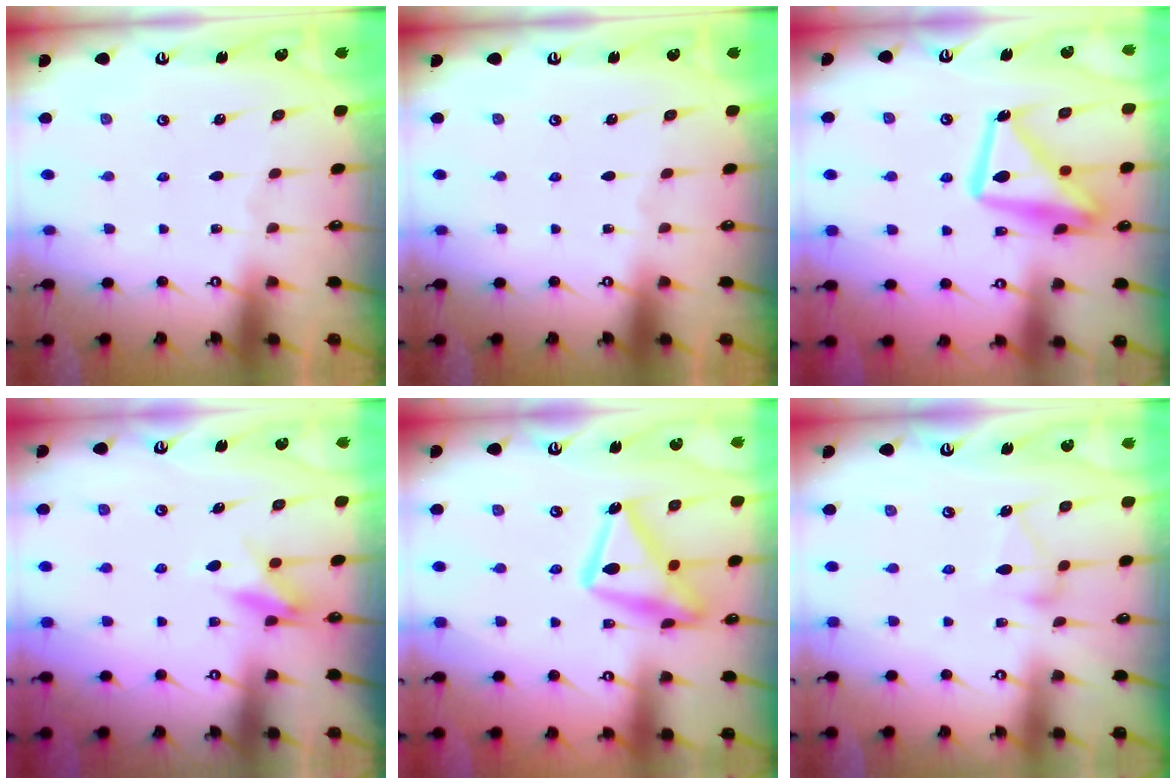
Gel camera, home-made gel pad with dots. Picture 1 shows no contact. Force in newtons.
{"total": 0.0}
{"total": 16.5, "press": 16.4, "slide": 1.4}
{"total": 7.6, "press": 7.6, "slide": 0.9}
{"total": 18.6, "press": 18.5, "slide": 1.4}
{"total": 8.4, "press": 8.4, "slide": 0.4}